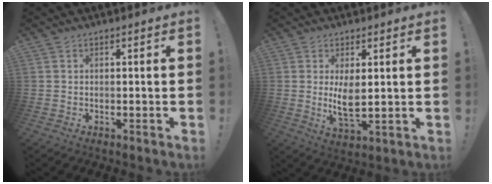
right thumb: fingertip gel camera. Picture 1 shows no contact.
{"total": 6.7, "force": [1.6, 2.9, 5.8], "torque": [-0.105, -0.017, 0.024]}